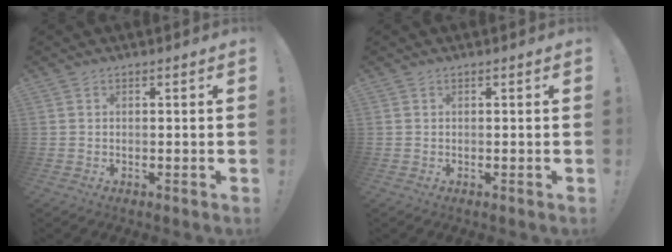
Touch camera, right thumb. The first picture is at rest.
{"total": 0.0}